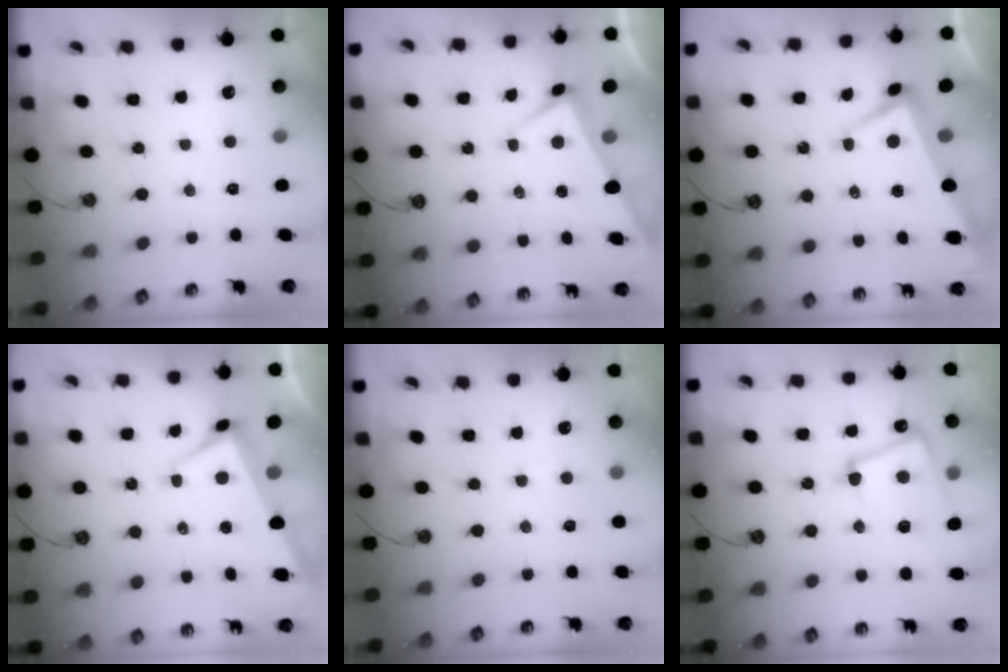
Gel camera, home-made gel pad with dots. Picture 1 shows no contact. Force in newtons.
{"total": 2.9, "press": 2.9, "slide": 0.6}
{"total": 2.0, "press": 1.6, "slide": 1.2}
{"total": 1.1, "press": 0.3, "slide": 1.1}
{"total": 3.1, "press": 3.1, "slide": 0.2}
{"total": 9.2, "press": 9.1, "slide": 1.3}